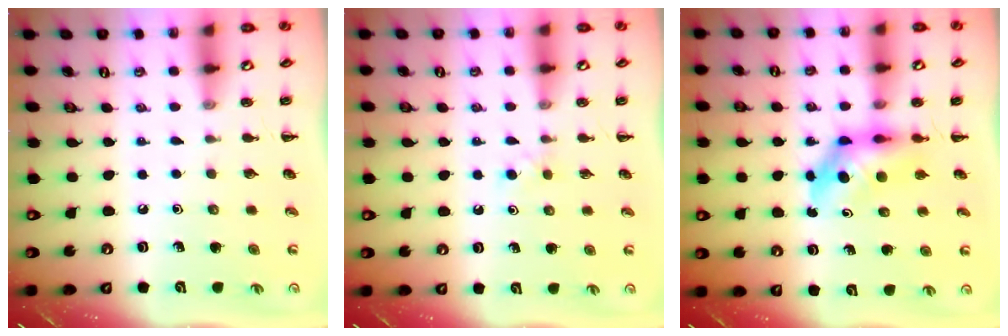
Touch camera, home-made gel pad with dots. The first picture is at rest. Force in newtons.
{"total": 2.6, "press": 2.4, "slide": 1.0}
{"total": 5.4, "press": 5.3, "slide": 1.0}